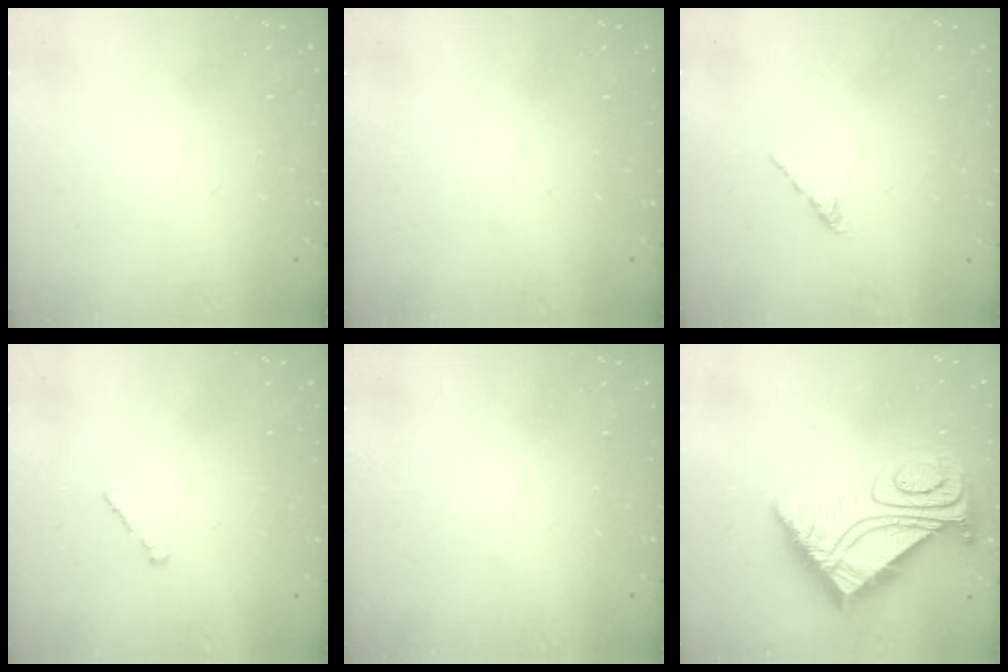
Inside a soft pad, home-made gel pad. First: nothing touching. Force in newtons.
{"total": 0.0}
{"total": 1.6, "press": 1.5, "slide": 0.6}
{"total": 1.0, "press": 0.8, "slide": 0.5}
{"total": 0.0}
{"total": 11.0, "press": 10.9, "slide": 1.0}